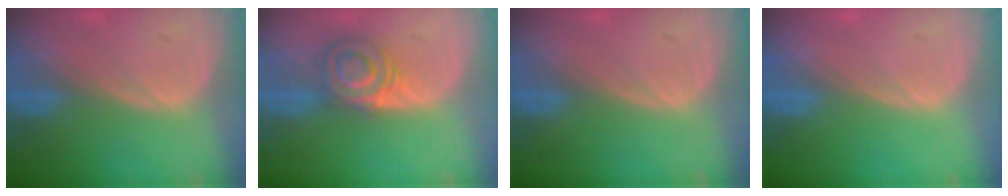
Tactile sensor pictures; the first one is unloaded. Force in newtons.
{"total": 5.9, "press": 5.8, "slide": 0.8}
{"total": 0.0}
{"total": 0.0}